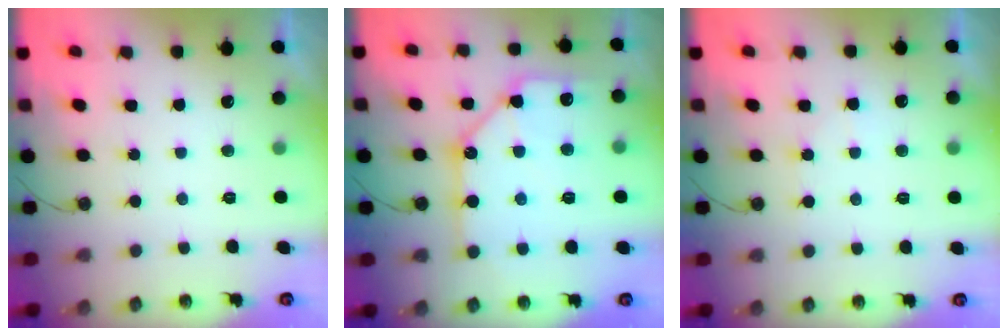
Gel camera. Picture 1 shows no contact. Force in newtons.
{"total": 14.2, "press": 14.2, "slide": 1.5}
{"total": 3.0, "press": 3.0, "slide": 0.6}